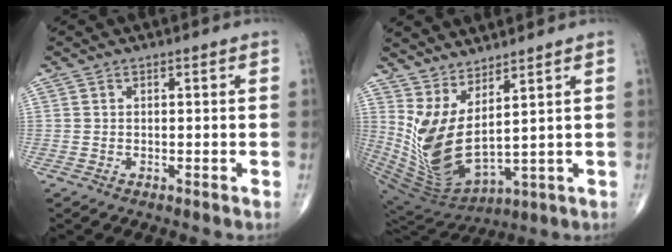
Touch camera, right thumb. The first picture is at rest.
{"total": 12.9, "force": [4.8, 4.0, 11.3], "torque": [-0.230, -0.060, 0.119]}